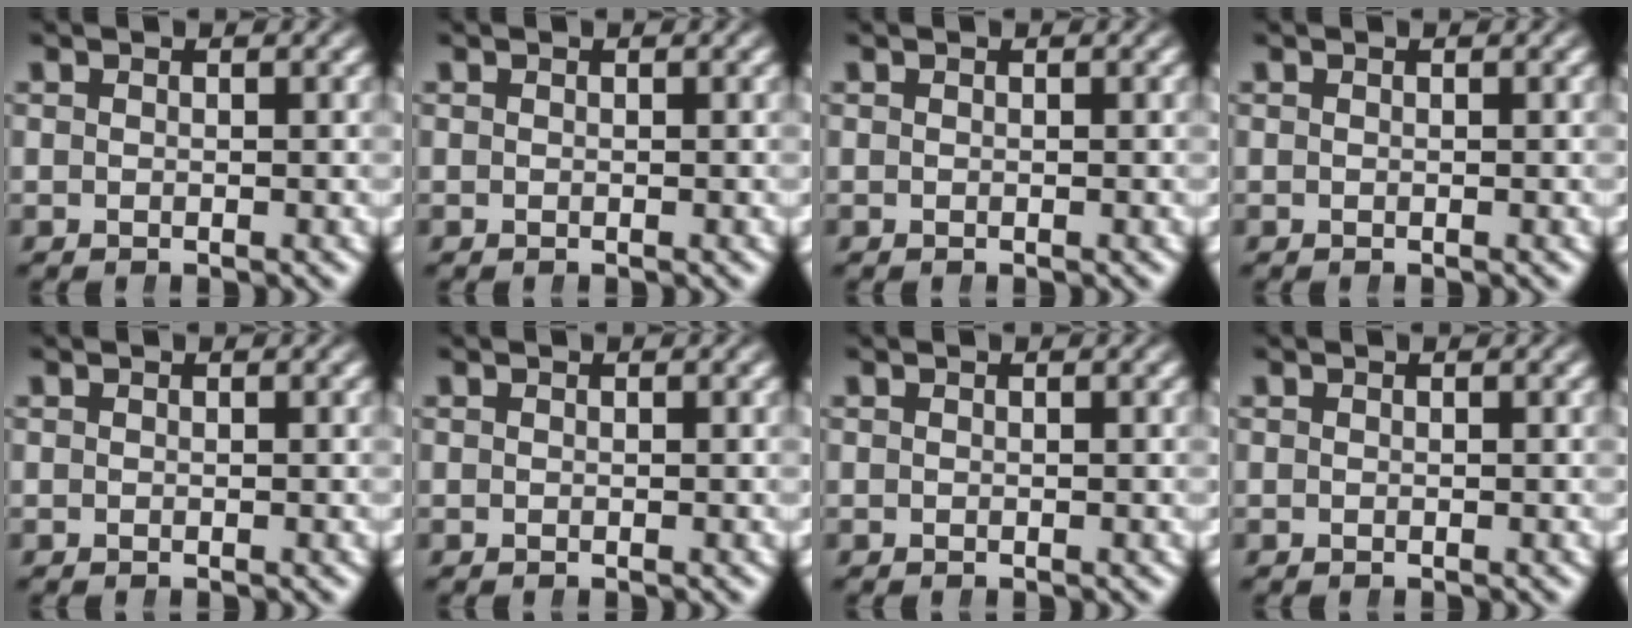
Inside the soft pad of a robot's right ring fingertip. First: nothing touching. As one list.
[{"total": 0.0}, {"total": 0.0}, {"total": 0.0}, {"total": 0.0}, {"total": 0.0}, {"total": 0.0}, {"total": 0.0}]